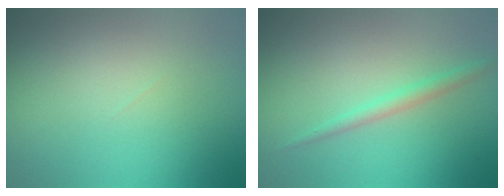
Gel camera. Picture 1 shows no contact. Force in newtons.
{"total": 1.4, "press": 1.4, "slide": 0.1}